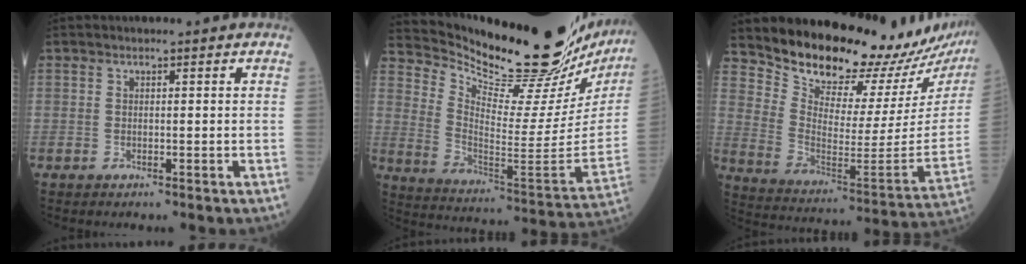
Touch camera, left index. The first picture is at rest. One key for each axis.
{"total": 29.4, "fx": 26.6, "fy": 3.0, "fz": 12.3, "tx": -0.209, "ty": -0.119, "tz": 0.365}
{"total": 21.9, "fx": 20.9, "fy": 3.9, "fz": 5.3, "tx": -0.097, "ty": -0.113, "tz": 0.292}